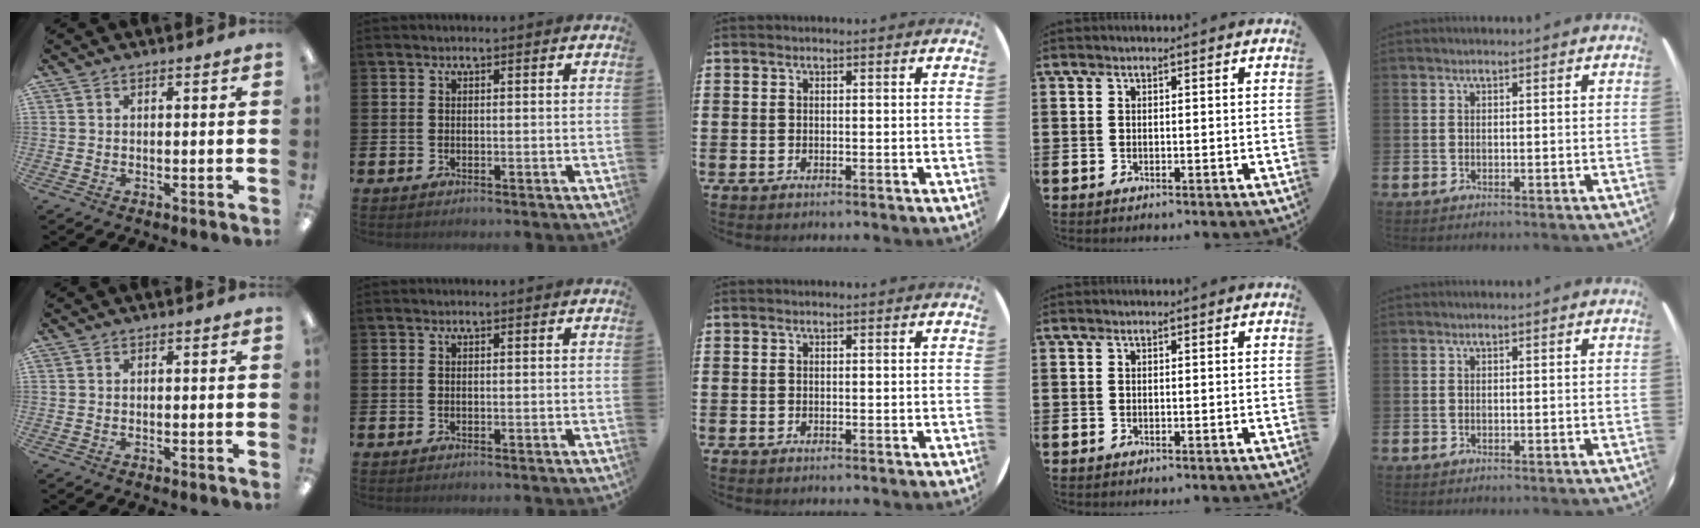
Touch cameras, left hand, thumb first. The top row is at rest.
{}